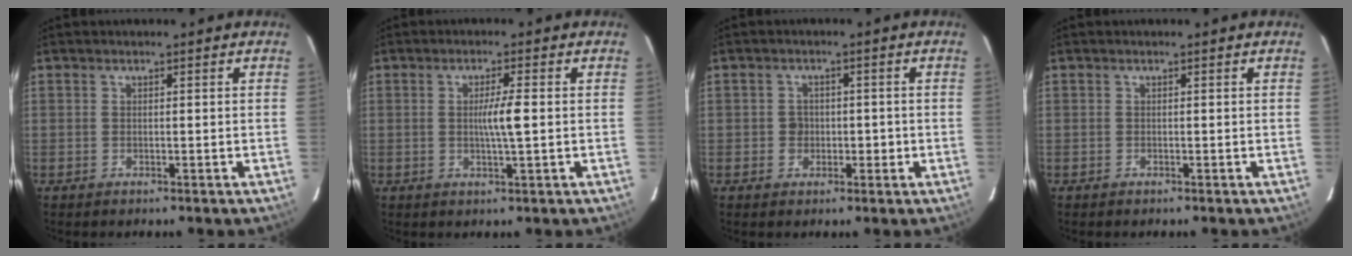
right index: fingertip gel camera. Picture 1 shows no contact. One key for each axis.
{"total": 3.9, "fx": 0.0, "fy": -0.2, "fz": 3.9, "tx": -0.071, "ty": -0.004, "tz": 0.000}
{"total": 2.9, "fx": -0.4, "fy": 2.4, "fz": 1.5, "tx": -0.016, "ty": 0.008, "tz": -0.003}
{"total": 0.0}